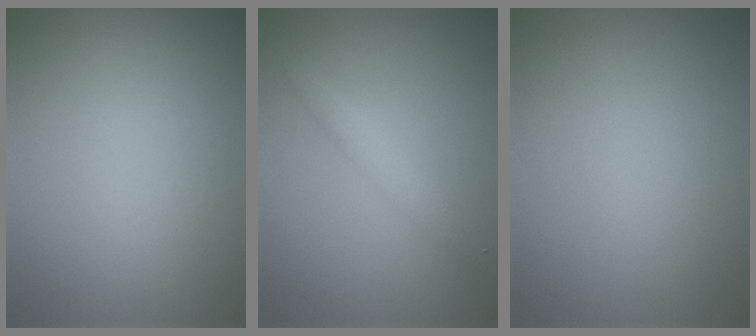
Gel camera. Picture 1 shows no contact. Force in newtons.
{"total": 1.9, "press": 1.9, "slide": 0.1}
{"total": 0.0}